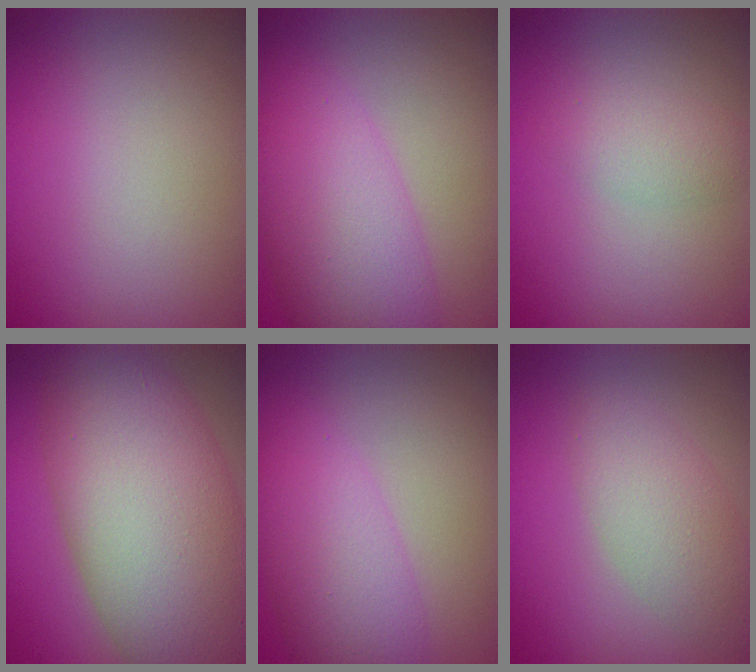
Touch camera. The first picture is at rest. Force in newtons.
{"total": 7.4, "press": 7.4, "slide": 0.3}
{"total": 2.0, "press": 2.0, "slide": 0.1}
{"total": 13.3, "press": 13.3, "slide": 0.5}
{"total": 5.2, "press": 5.2, "slide": 0.1}
{"total": 3.9, "press": 3.9, "slide": 0.2}